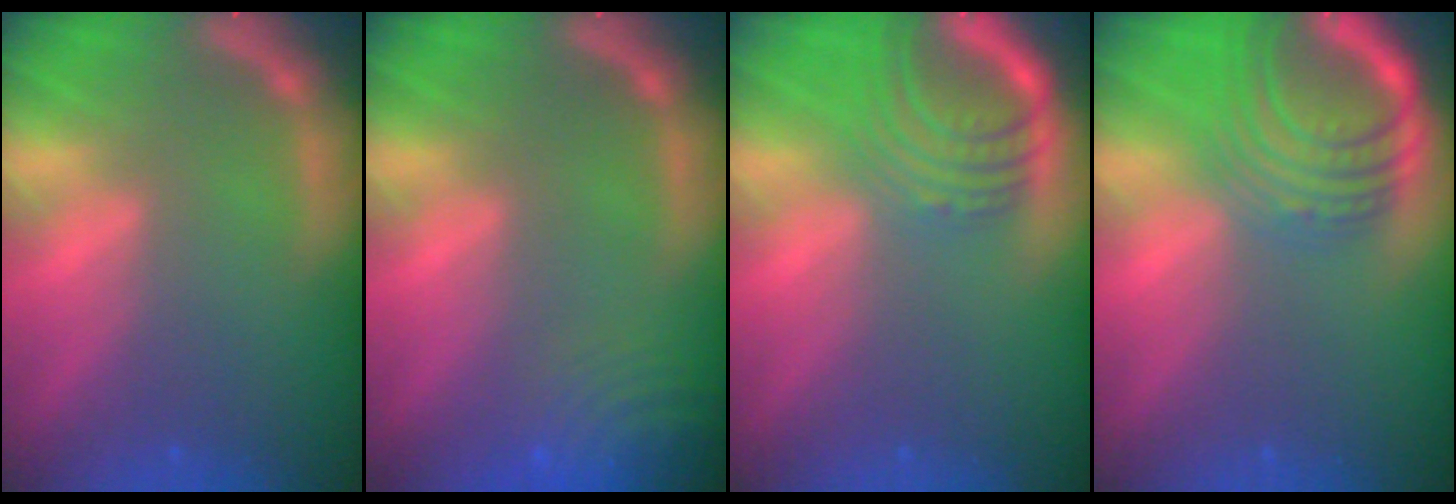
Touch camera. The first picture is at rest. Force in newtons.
{"total": 9.0}
{"total": 7.1}
{"total": 9.5}